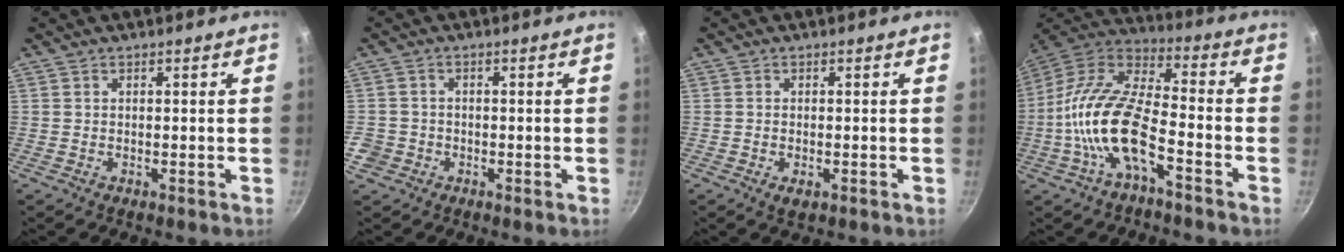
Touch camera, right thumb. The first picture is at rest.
{"total": 3.4, "force": [-1.4, 2.9, 1.0], "torque": [-0.014, 0.017, -0.026]}
{"total": 1.8, "force": [-0.6, 0.9, 1.4], "torque": [-0.024, -0.005, -0.009]}
{"total": 16.4, "force": [-5.8, 6.5, 13.9], "torque": [-0.269, 0.049, -0.128]}